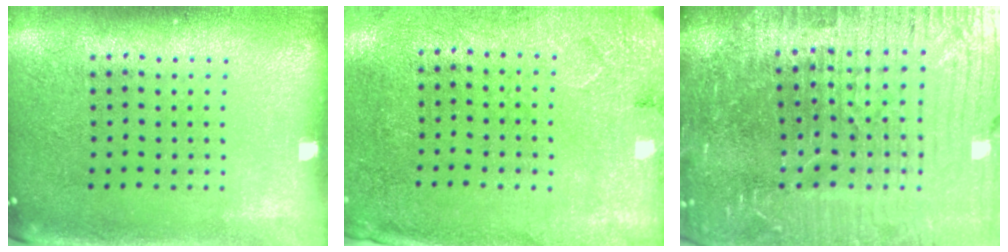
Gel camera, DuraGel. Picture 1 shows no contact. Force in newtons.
{"total": 2.7, "press": 2.2, "slide": 1.5}
{"total": 7.0, "press": 6.1, "slide": 3.4}